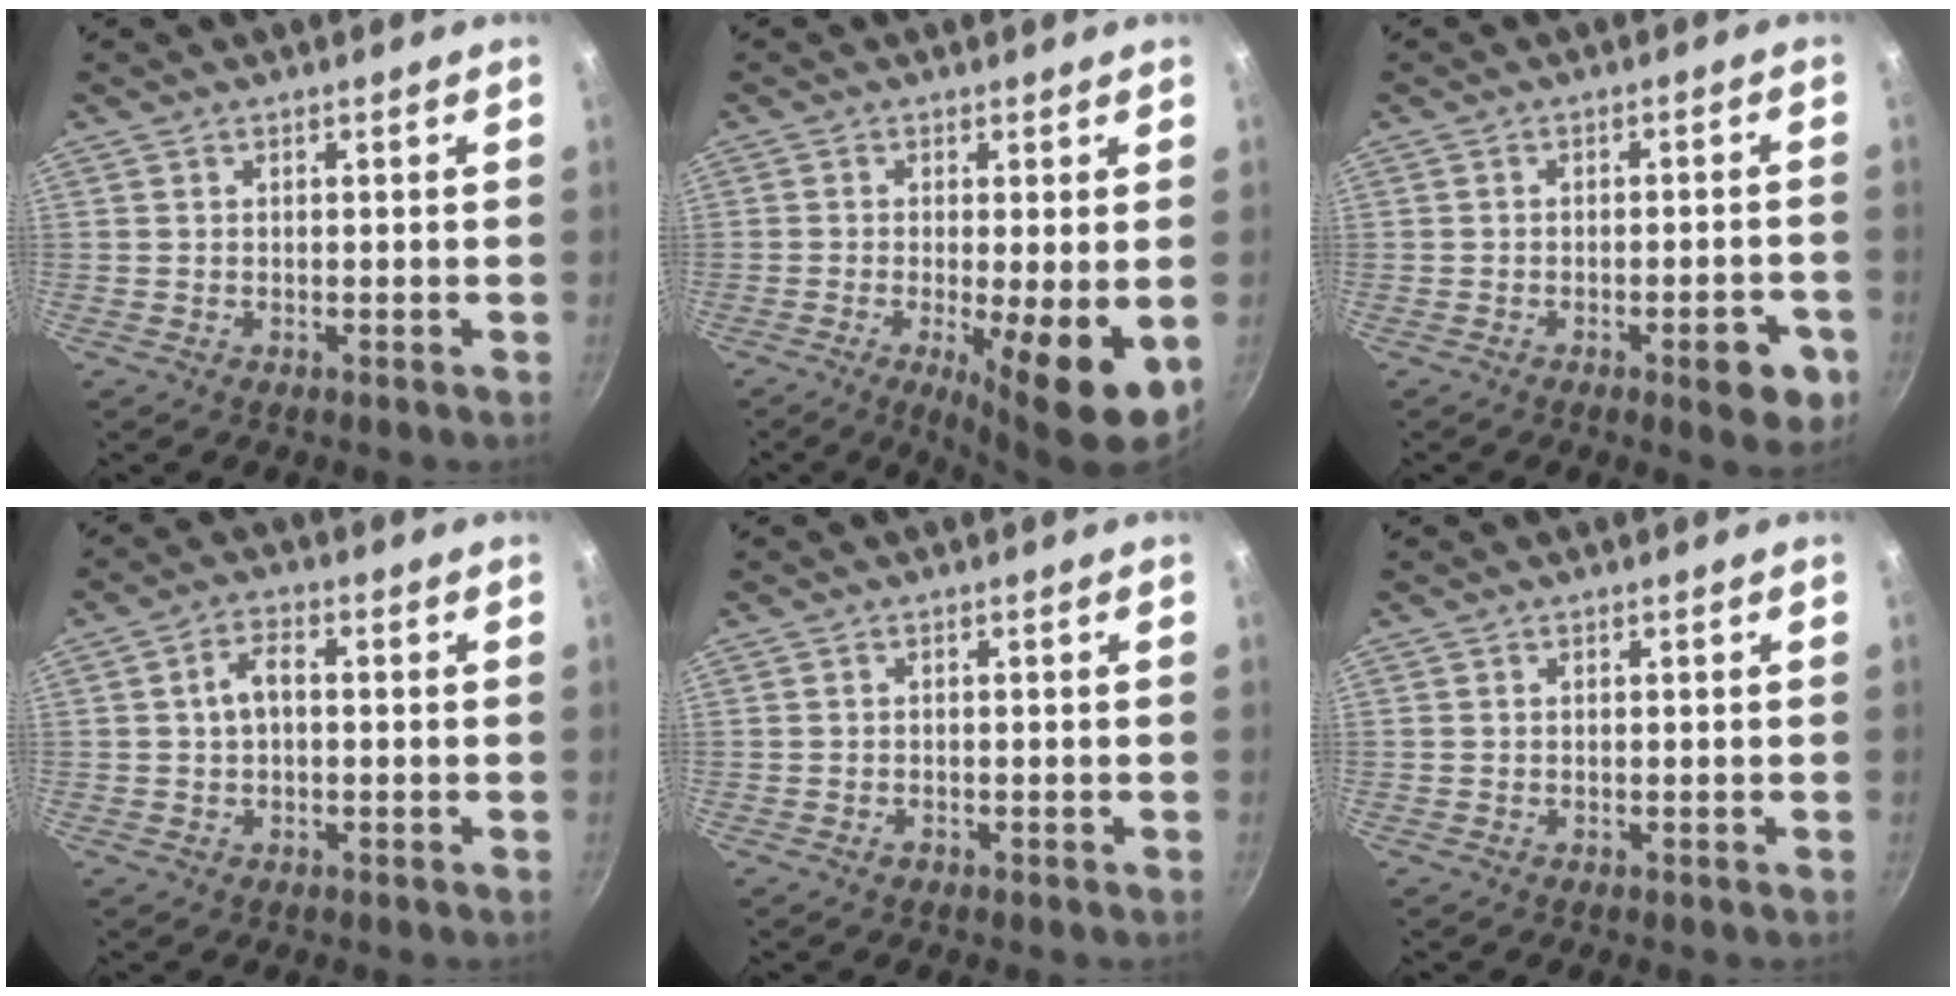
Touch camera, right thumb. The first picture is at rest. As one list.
[{"total": 10.1, "force": [-2.1, 2.1, 9.7], "torque": [-0.145, -0.012, -0.026]}, {"total": 7.4, "force": [-3.2, 2.6, 6.1], "torque": [-0.055, 0.019, -0.036]}, {"total": 4.6, "force": [0.1, 2.8, 3.7], "torque": [-0.064, 0.020, -0.002]}, {"total": 0.8, "force": [-0.5, 0.6, 0.3], "torque": [-0.006, 0.003, -0.009]}, {"total": 0.0}]